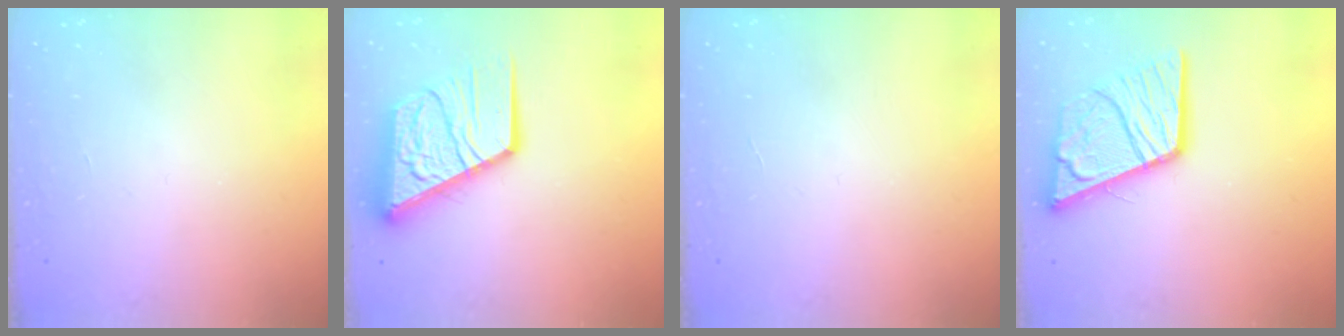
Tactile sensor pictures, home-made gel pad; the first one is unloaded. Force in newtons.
{"total": 20.6, "press": 20.5, "slide": 1.9}
{"total": 0.0}
{"total": 17.2, "press": 17.1, "slide": 1.8}